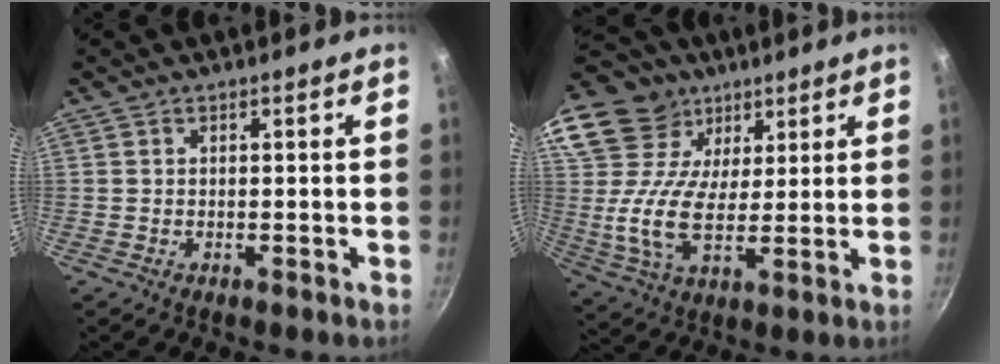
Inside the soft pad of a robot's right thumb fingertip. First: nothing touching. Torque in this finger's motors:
{"motor_torque": [-1.39, 2.47, 2.08, 0.68, 0.54]}